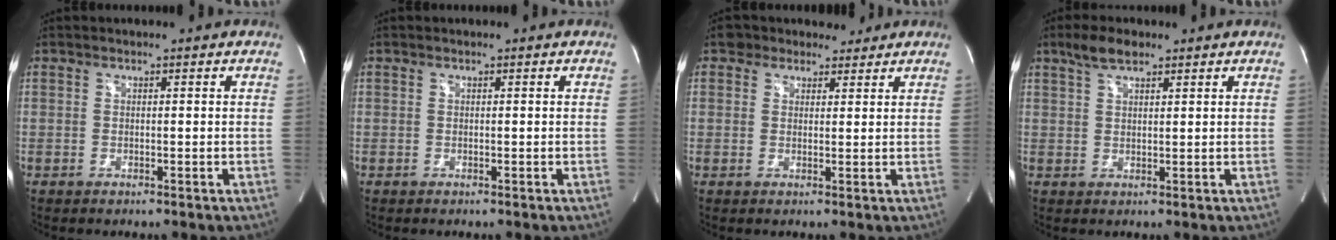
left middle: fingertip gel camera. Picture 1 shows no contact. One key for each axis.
{"total": 0.0}
{"total": 4.7, "fx": 3.7, "fy": 2.8, "fz": 0.6, "tx": 0.000, "ty": 0.017, "tz": 0.052}
{"total": 4.1, "fx": 3.0, "fy": 1.4, "fz": 2.5, "tx": -0.058, "ty": 0.013, "tz": 0.059}